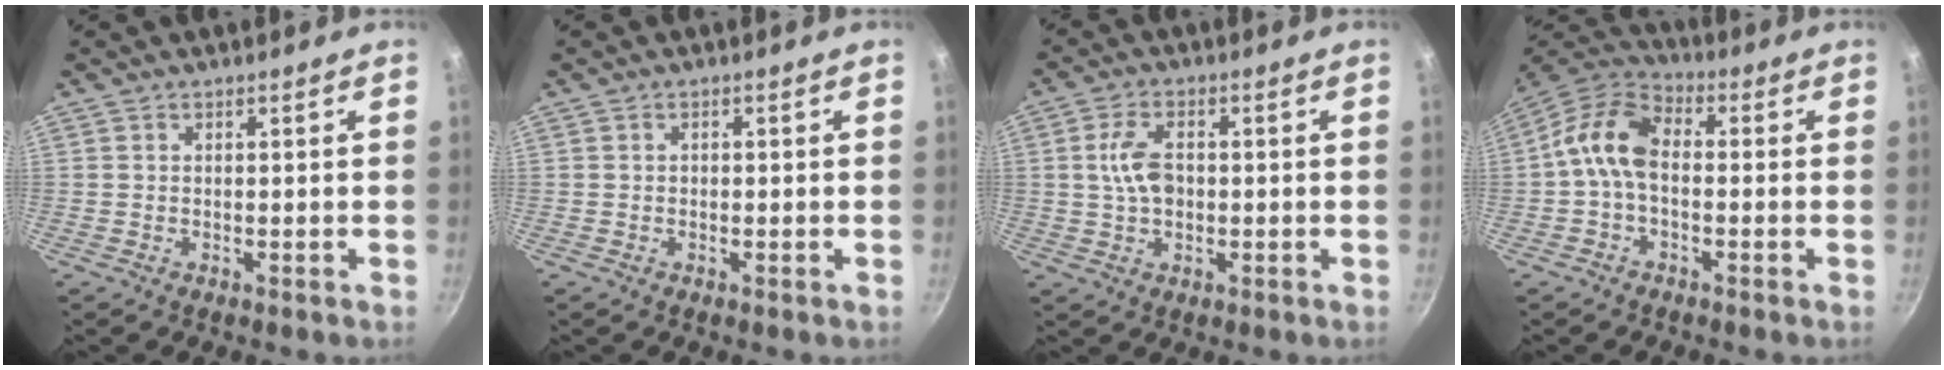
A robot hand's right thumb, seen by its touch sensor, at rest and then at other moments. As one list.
[{"total": 0.7, "force": [0.0, 0.6, 0.4], "torque": [-0.006, 0.004, 0.001]}, {"total": 6.3, "force": [0.3, 3.9, 5.0], "torque": [-0.088, 0.010, 0.003]}, {"total": 10.0, "force": [-0.6, 6.4, 7.7], "torque": [-0.135, 0.038, -0.031]}]